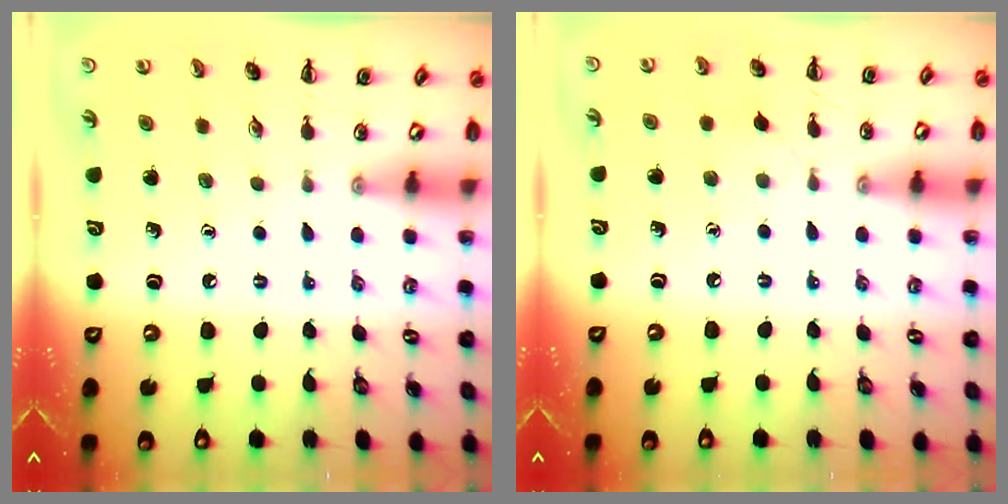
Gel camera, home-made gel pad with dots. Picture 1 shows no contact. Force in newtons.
{"total": 2.9, "press": 2.7, "slide": 1.1}